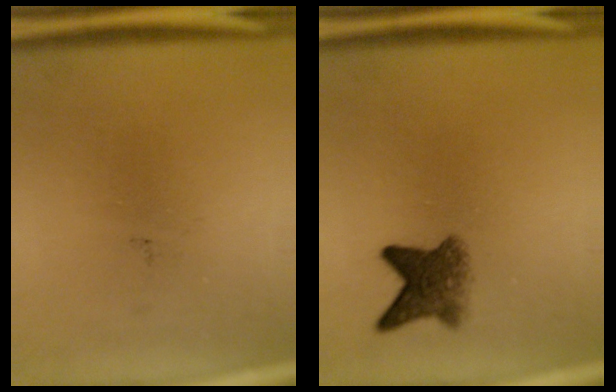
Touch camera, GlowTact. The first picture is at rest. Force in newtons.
{"total": 4.8}